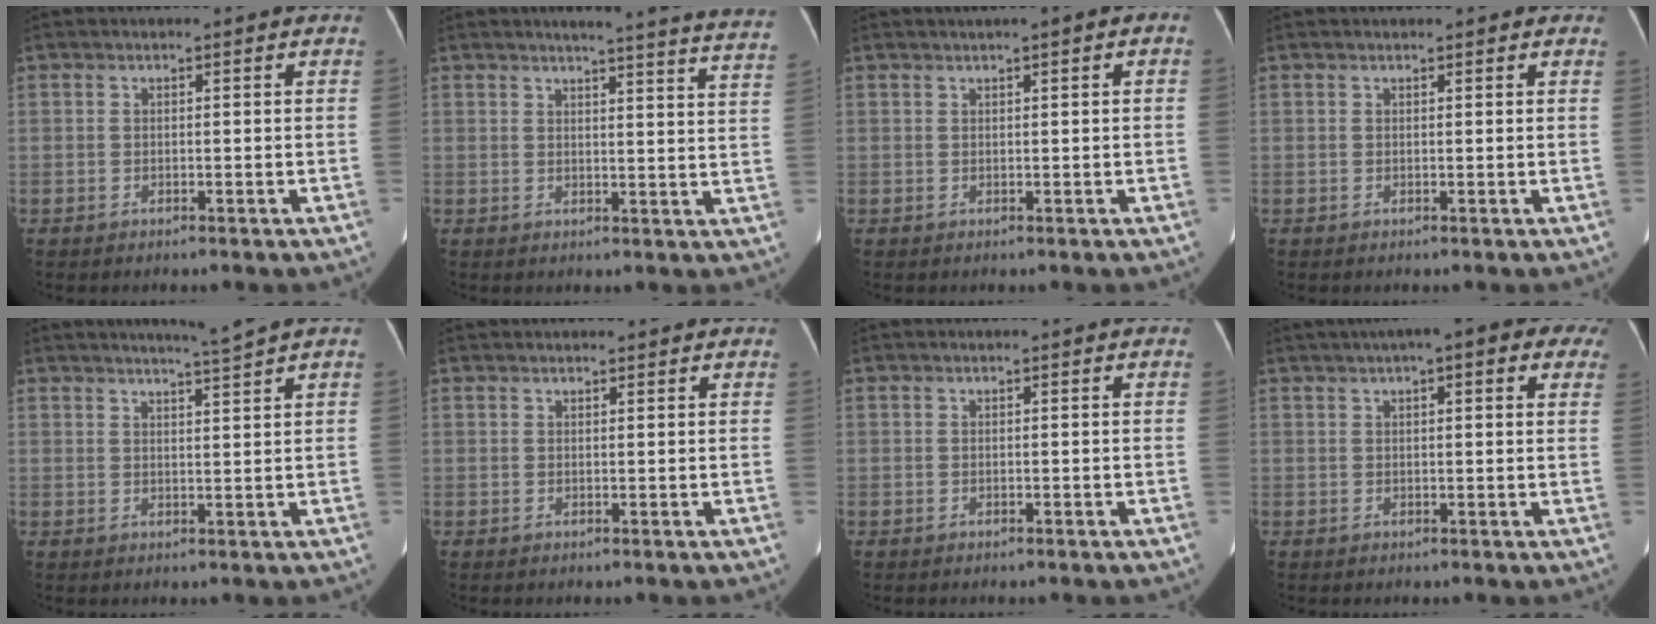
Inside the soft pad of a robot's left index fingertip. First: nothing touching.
{"total": 17.5, "force": [16.5, -0.9, 5.7], "torque": [-0.073, -0.093, 0.170]}
{"total": 2.2, "force": [0.7, 0.4, 2.0], "torque": [-0.035, 0.012, 0.010]}
{"total": 2.3, "force": [1.9, 0.7, 1.1], "torque": [-0.015, 0.019, 0.018]}
{"total": 3.3, "force": [2.8, -1.6, 0.7], "torque": [-0.014, -0.015, 0.049]}
{"total": 2.8, "force": [2.6, 0.7, 0.8], "torque": [-0.009, 0.027, 0.034]}
{"total": 0.0}
{"total": 11.2, "force": [6.9, 2.9, 8.3], "torque": [-0.101, 0.043, 0.077]}